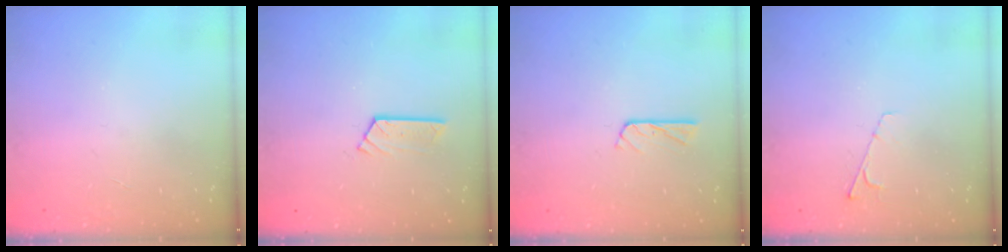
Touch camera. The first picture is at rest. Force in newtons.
{"total": 5.3, "press": 5.3, "slide": 0.2}
{"total": 3.7, "press": 3.6, "slide": 0.4}
{"total": 4.8, "press": 4.8, "slide": 0.5}